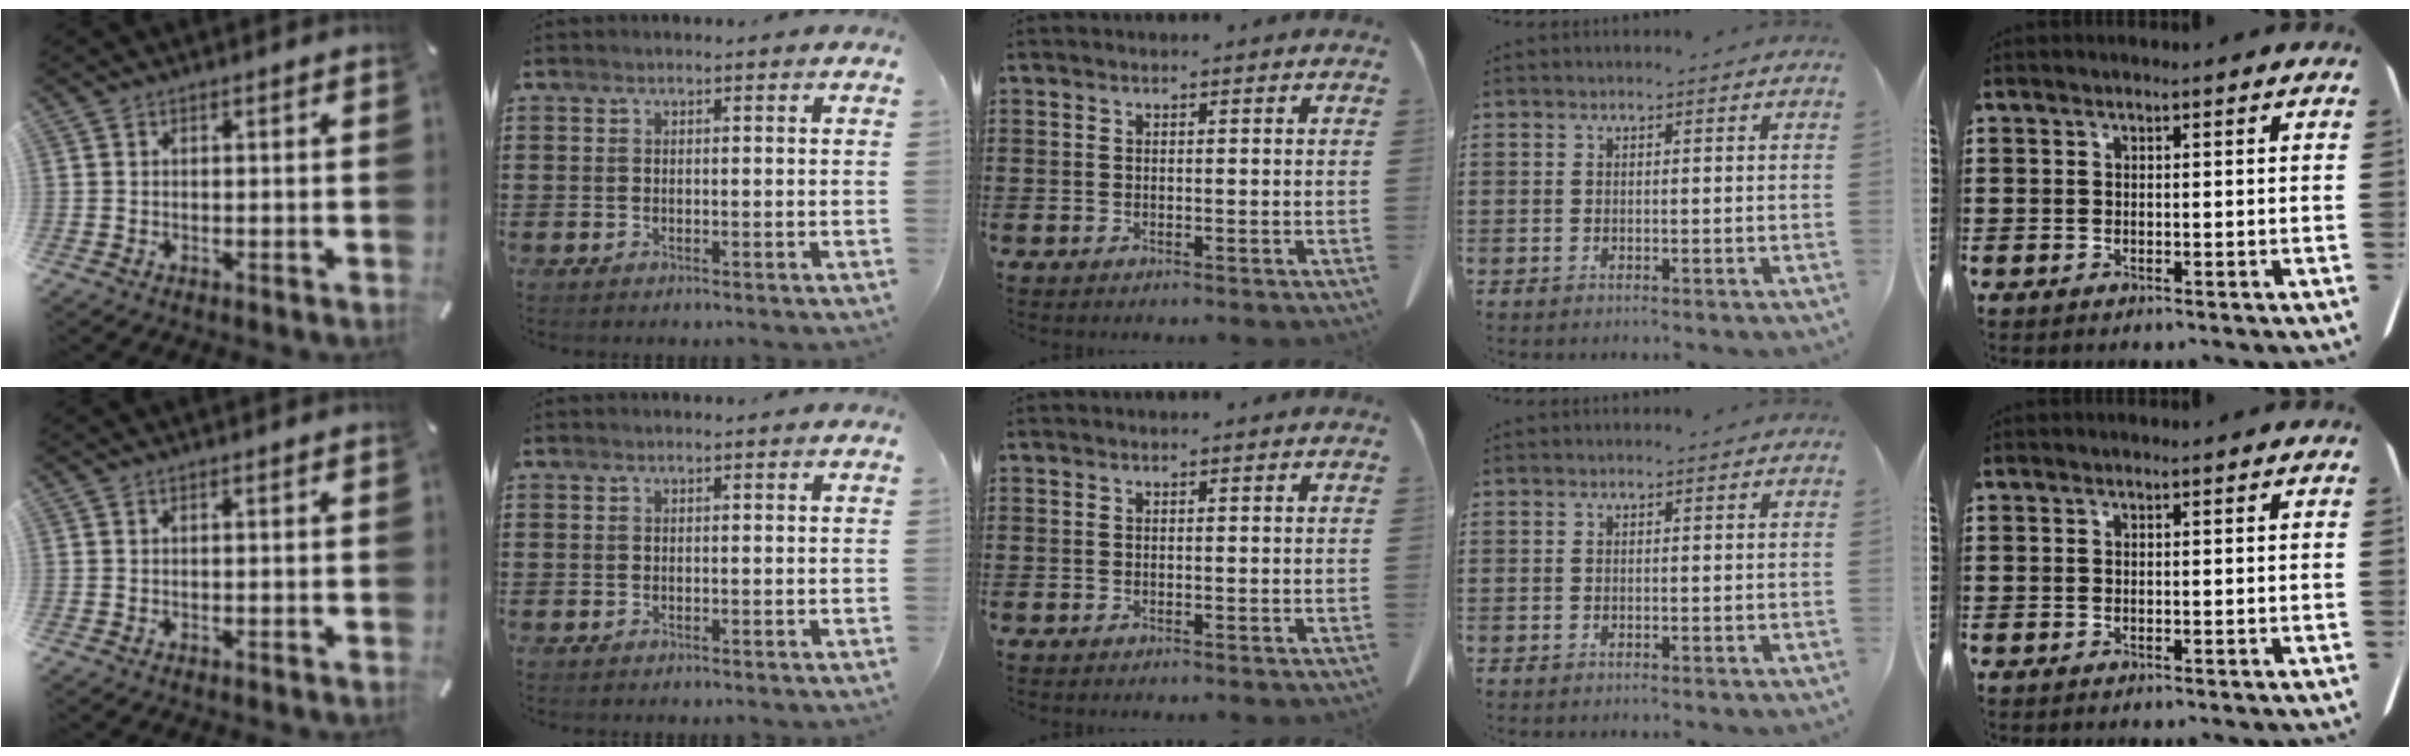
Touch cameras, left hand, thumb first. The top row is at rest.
{}